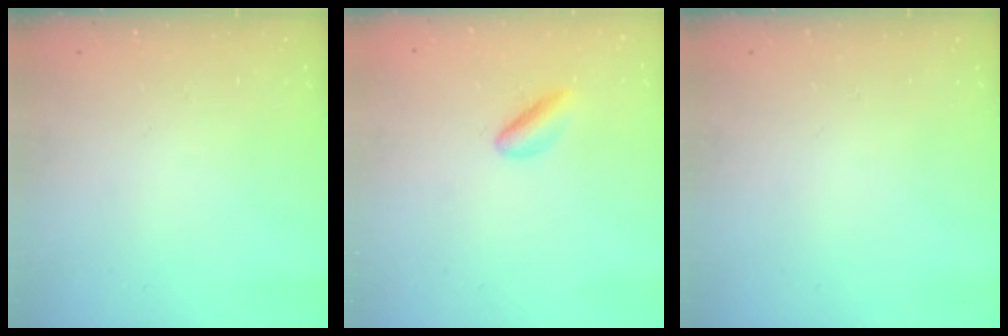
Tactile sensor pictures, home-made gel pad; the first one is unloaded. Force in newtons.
{"total": 2.9, "press": 2.9, "slide": 0.4}
{"total": 0.0}